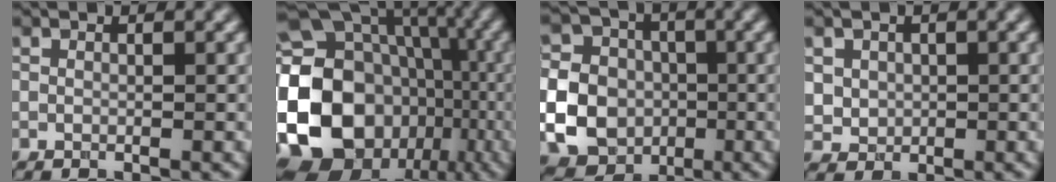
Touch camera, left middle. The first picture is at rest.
{"total": 21.9, "force": [-4.3, 18.3, 11.2], "torque": [-0.194, -0.015, -0.090]}
{"total": 11.8, "force": [-2.3, 10.7, 4.4], "torque": [-0.109, -0.012, -0.055]}
{"total": 2.3, "force": [0.6, 2.1, 0.7], "torque": [-0.022, -0.002, 0.028]}